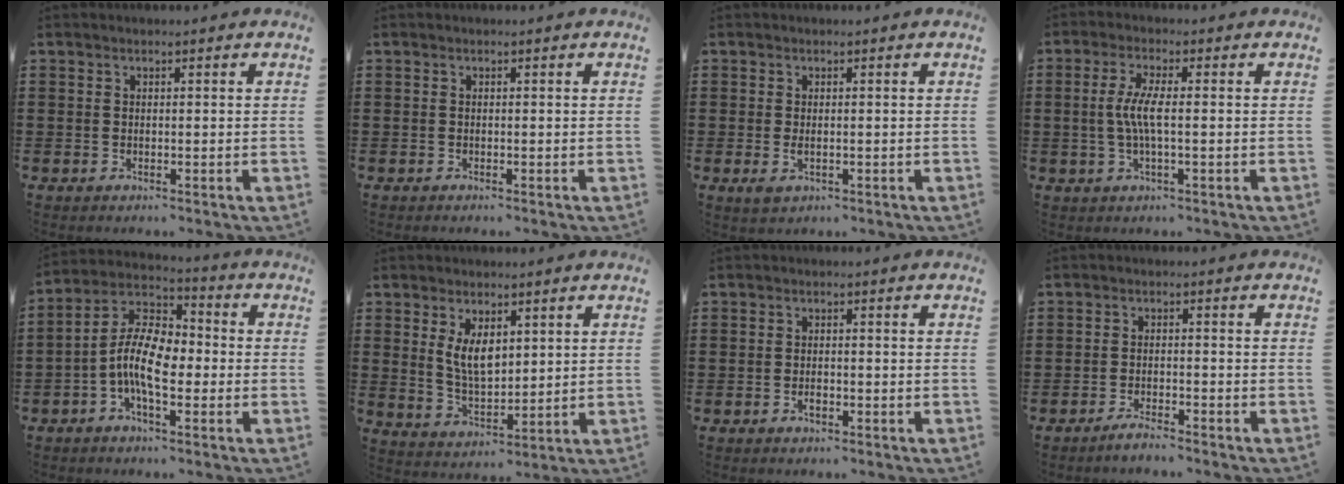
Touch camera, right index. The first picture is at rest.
{"total": 0.0}
{"total": 1.3, "force": [-0.2, 0.5, 1.2], "torque": [-0.022, -0.002, -0.004]}
{"total": 4.9, "force": [-0.4, 0.8, 4.8], "torque": [-0.108, -0.007, -0.017]}
{"total": 10.4, "force": [-2.4, 4.8, 8.9], "torque": [-0.202, 0.002, -0.050]}
{"total": 5.7, "force": [2.1, 3.0, 4.4], "torque": [-0.085, 0.002, 0.036]}
{"total": 1.4, "force": [-0.7, 0.6, 1.1], "torque": [-0.021, -0.002, -0.014]}
{"total": 2.2, "force": [-2.1, 0.1, 0.7], "torque": [-0.014, 0.003, -0.040]}